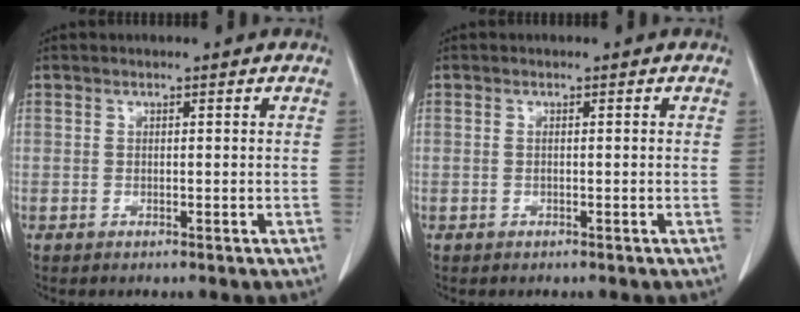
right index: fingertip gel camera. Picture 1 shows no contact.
{"total": 0.5, "force": [-0.1, 0.1, 0.5], "torque": [-0.010, 0.000, 0.000]}